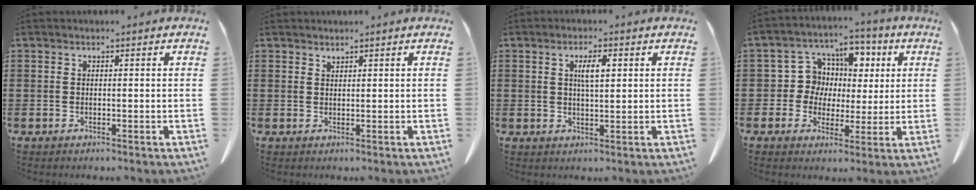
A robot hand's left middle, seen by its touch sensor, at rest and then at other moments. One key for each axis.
{"total": 0.9, "fx": 0.9, "fy": 0.0, "fz": 0.1, "tx": -0.004, "ty": -0.002, "tz": 0.017}
{"total": 3.4, "fx": 1.1, "fy": 0.9, "fz": 3.1, "tx": -0.055, "ty": 0.003, "tz": 0.014}
{"total": 7.6, "fx": 1.7, "fy": 7.1, "fz": 2.2, "tx": -0.074, "ty": 0.000, "tz": 0.030}